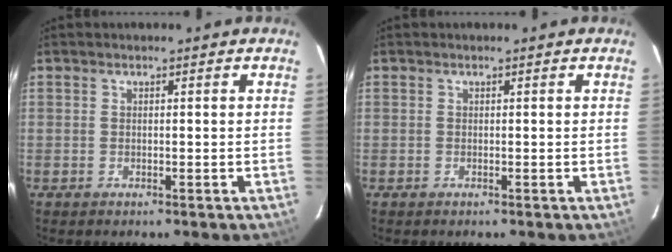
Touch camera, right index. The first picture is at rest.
{"total": 0.0}